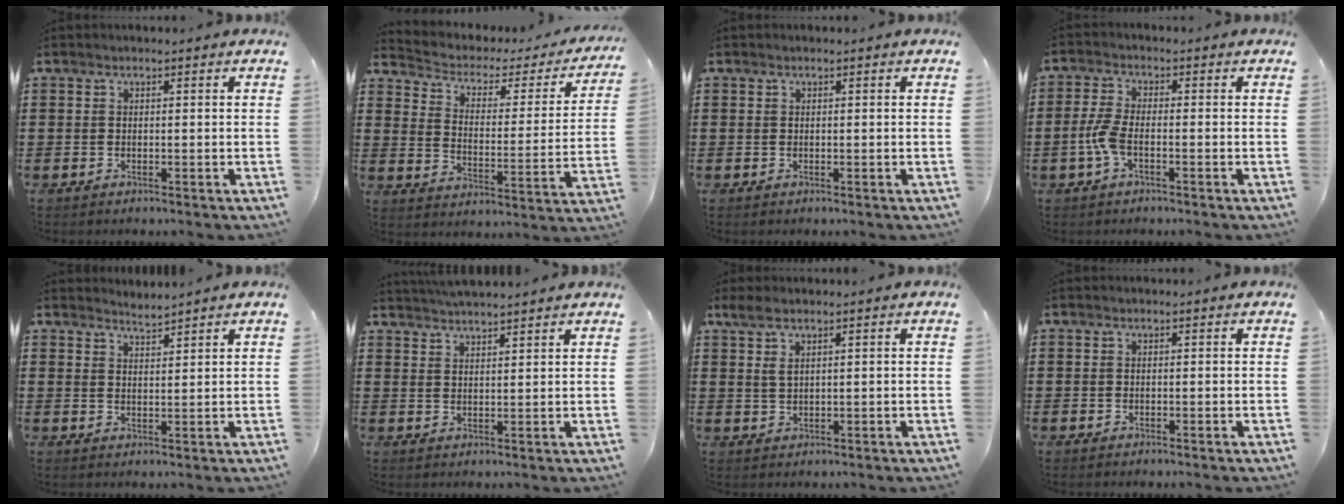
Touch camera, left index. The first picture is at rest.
{"total": 2.6, "force": [1.5, 1.8, 1.2], "torque": [-0.040, -0.014, 0.015]}
{"total": 0.0}
{"total": 4.2, "force": [-1.2, 1.6, 3.7], "torque": [-0.091, -0.005, -0.027]}
{"total": 2.0, "force": [2.0, -0.2, 0.0], "torque": [-0.004, -0.002, 0.038]}
{"total": 3.0, "force": [2.9, -0.5, 0.0], "torque": [-0.008, -0.008, 0.056]}
{"total": 2.7, "force": [1.3, 1.0, 2.2], "torque": [-0.047, 0.005, 0.023]}
{"total": 0.0}